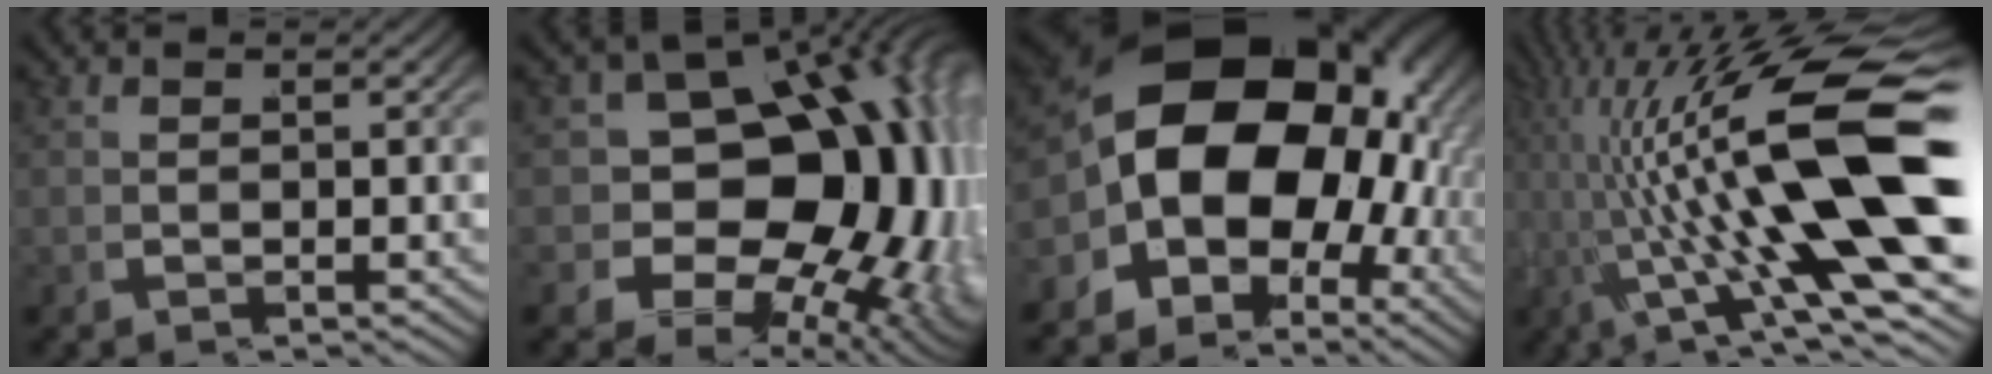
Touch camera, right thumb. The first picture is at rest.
{"total": 20.8, "force": [-0.9, 14.7, 14.7], "torque": [-0.238, -0.046, 0.000]}
{"total": 21.6, "force": [1.3, 15.1, 15.4], "torque": [-0.274, -0.025, 0.021]}
{"total": 14.4, "force": [1.1, 5.2, 13.4], "torque": [-0.235, -0.011, 0.027]}